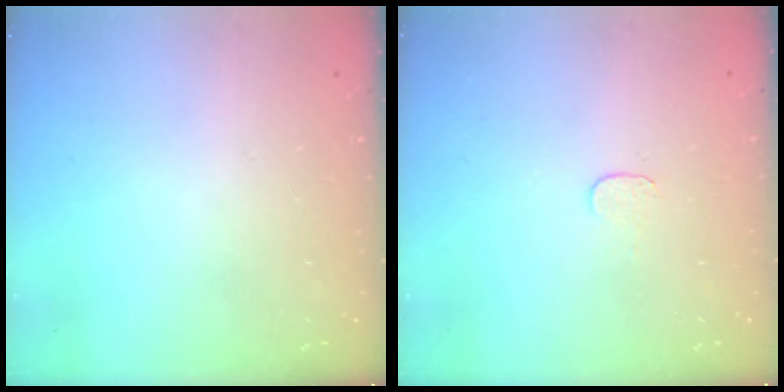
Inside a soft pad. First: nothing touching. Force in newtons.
{"total": 3.7, "press": 3.7, "slide": 0.4}